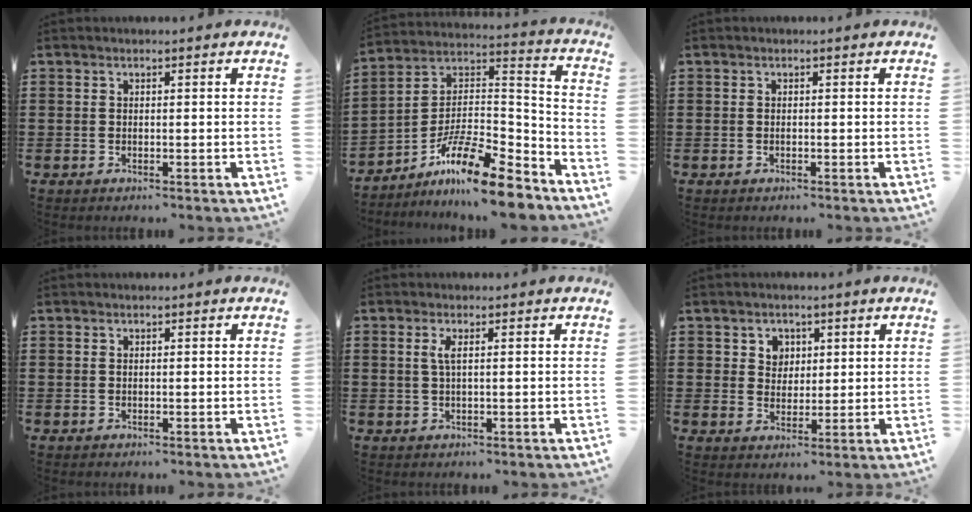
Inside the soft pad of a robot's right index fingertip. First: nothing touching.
{"total": 13.5, "force": [-10.2, 2.7, 8.4], "torque": [-0.148, 0.023, -0.191]}
{"total": 0.0}
{"total": 0.0}
{"total": 1.7, "force": [0.3, 0.2, 1.7], "torque": [-0.035, 0.000, 0.005]}
{"total": 3.1, "force": [1.4, 2.7, 0.5], "torque": [-0.023, 0.012, 0.023]}